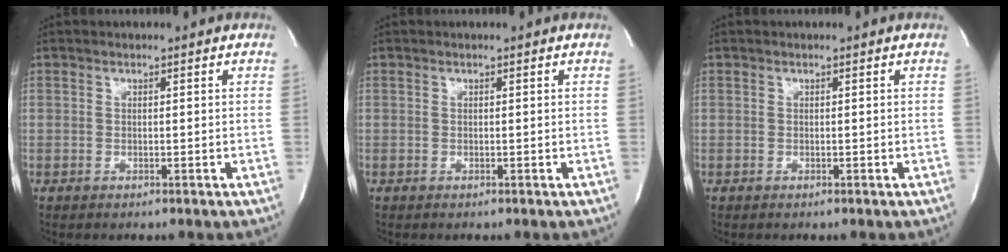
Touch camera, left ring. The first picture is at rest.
{"total": 0.0}
{"total": 0.0}